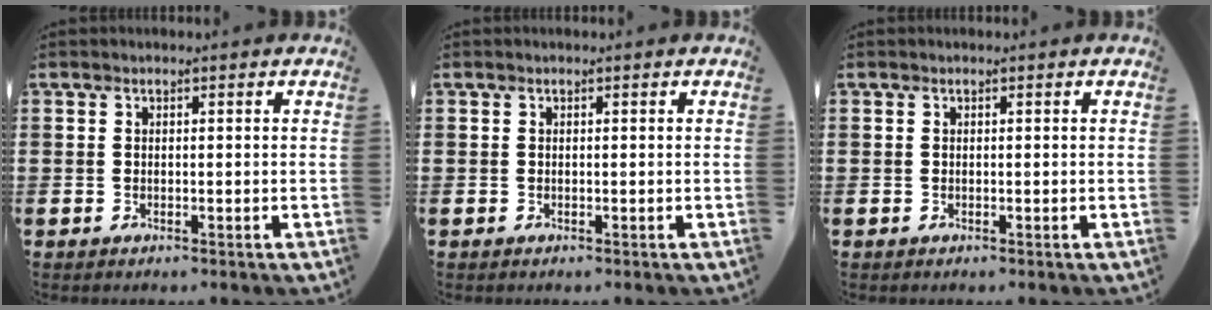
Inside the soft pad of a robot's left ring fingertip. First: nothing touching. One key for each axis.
{"total": 0.0}
{"total": 0.0}